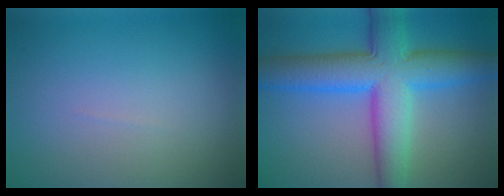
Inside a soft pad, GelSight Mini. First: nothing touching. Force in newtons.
{"total": 10.0, "press": 10.0, "slide": 0.1}